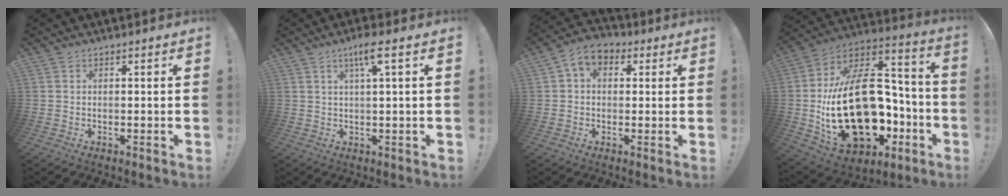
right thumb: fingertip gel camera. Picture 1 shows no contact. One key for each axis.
{"total": 5.5, "fx": 2.4, "fy": 0.2, "fz": 5.0, "tx": -0.088, "ty": -0.002, "tz": 0.033}
{"total": 6.4, "fx": 1.9, "fy": 4.6, "fz": 4.1, "tx": -0.070, "ty": 0.003, "tz": 0.039}
{"total": 32.7, "fx": -5.1, "fy": 20.3, "fz": 25.1, "tx": -0.471, "ty": 0.022, "tz": -0.037}